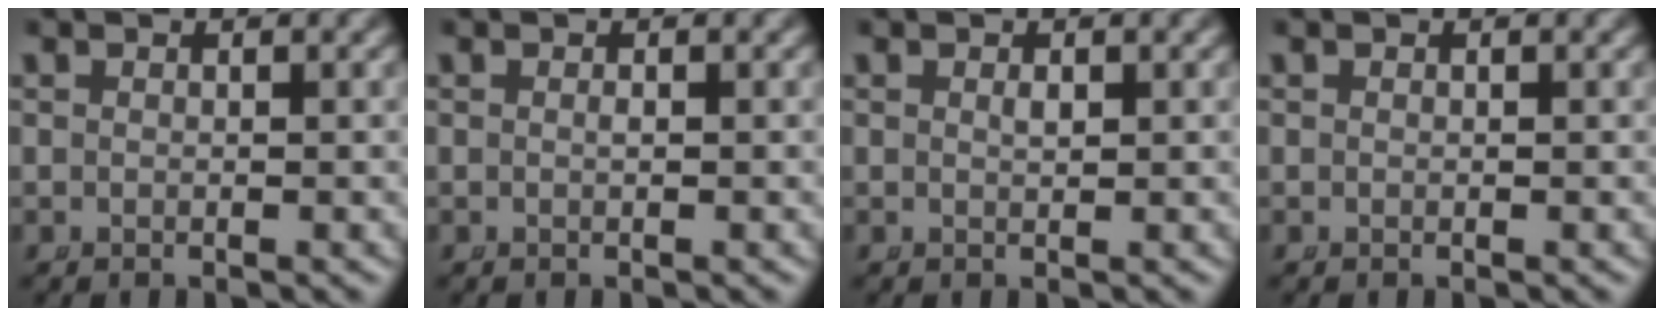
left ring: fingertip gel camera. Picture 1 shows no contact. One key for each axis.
{"total": 0.0}
{"total": 0.5, "fx": 0.1, "fy": 0.1, "fz": 0.5, "tx": -0.014, "ty": -0.009, "tz": 0.008}
{"total": 0.0}